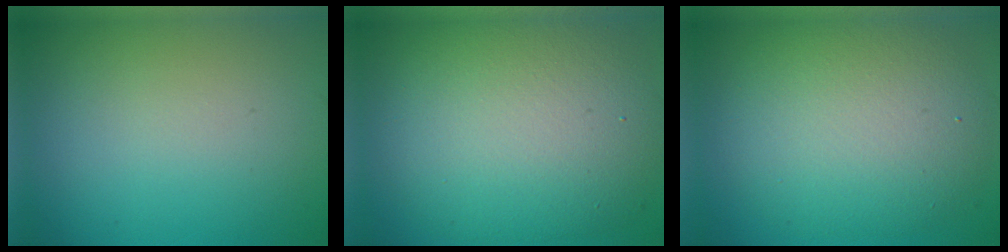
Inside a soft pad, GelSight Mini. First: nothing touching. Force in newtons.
{"total": 11.3, "press": 11.3, "slide": 0.9}
{"total": 8.5, "press": 8.4, "slide": 0.9}